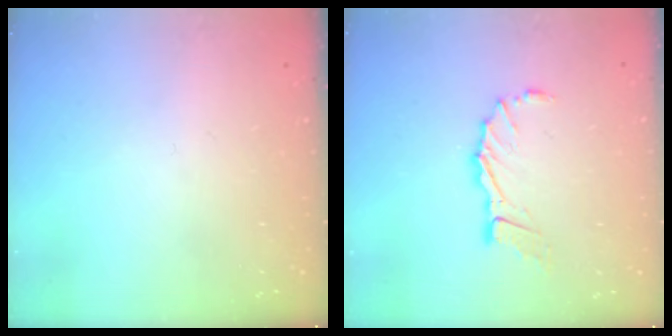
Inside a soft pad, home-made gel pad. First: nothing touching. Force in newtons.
{"total": 10.1, "press": 10.0, "slide": 1.2}